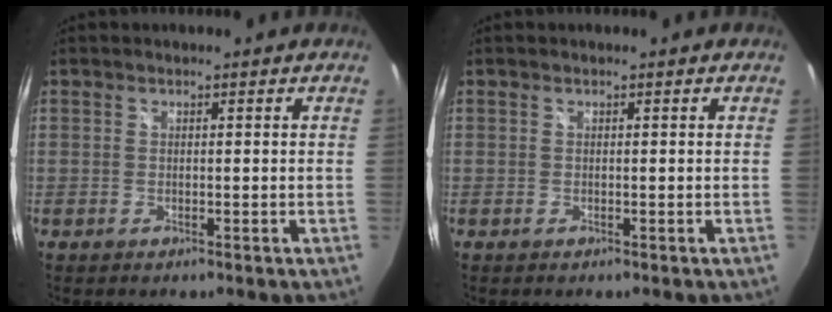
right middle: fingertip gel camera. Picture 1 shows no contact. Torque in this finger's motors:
{"motor_torque": [0.07, 0.00, -0.01, 0.01]}